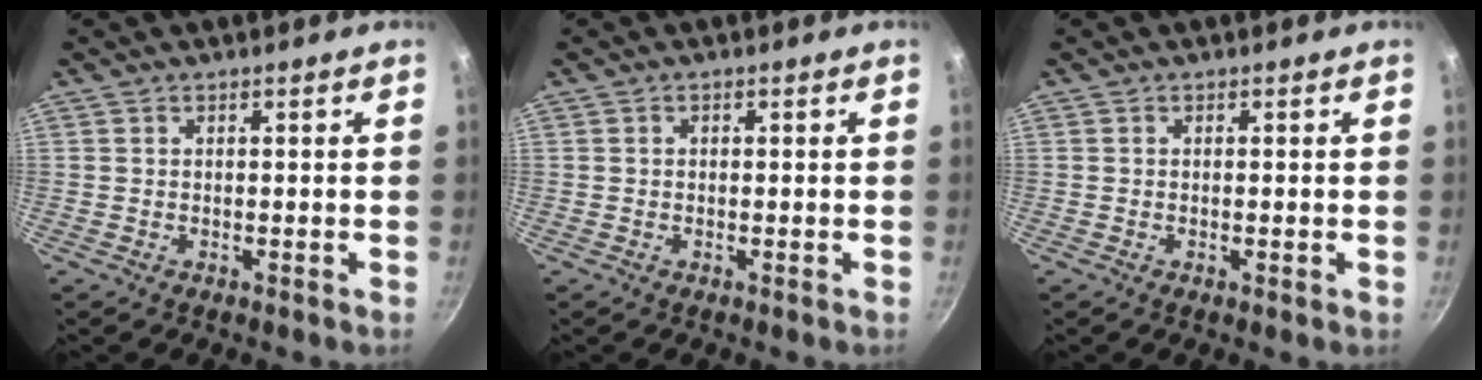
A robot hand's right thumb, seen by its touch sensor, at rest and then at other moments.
{"total": 0.5, "force": [-0.1, 0.5, 0.2], "torque": [-0.004, 0.004, -0.001]}
{"total": 0.7, "force": [-0.1, 0.2, 0.7], "torque": [-0.012, 0.000, -0.003]}